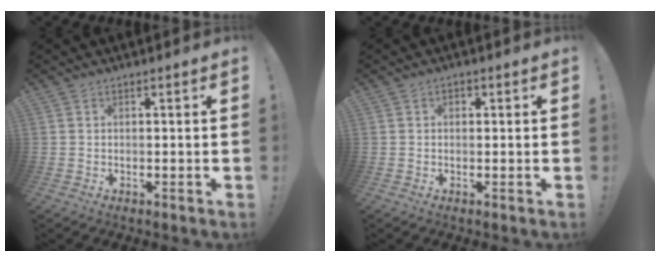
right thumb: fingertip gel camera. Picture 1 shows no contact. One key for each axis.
{"total": 1.1, "fx": 0.0, "fy": 0.9, "fz": 0.6, "tx": -0.005, "ty": 0.002, "tz": -0.001}